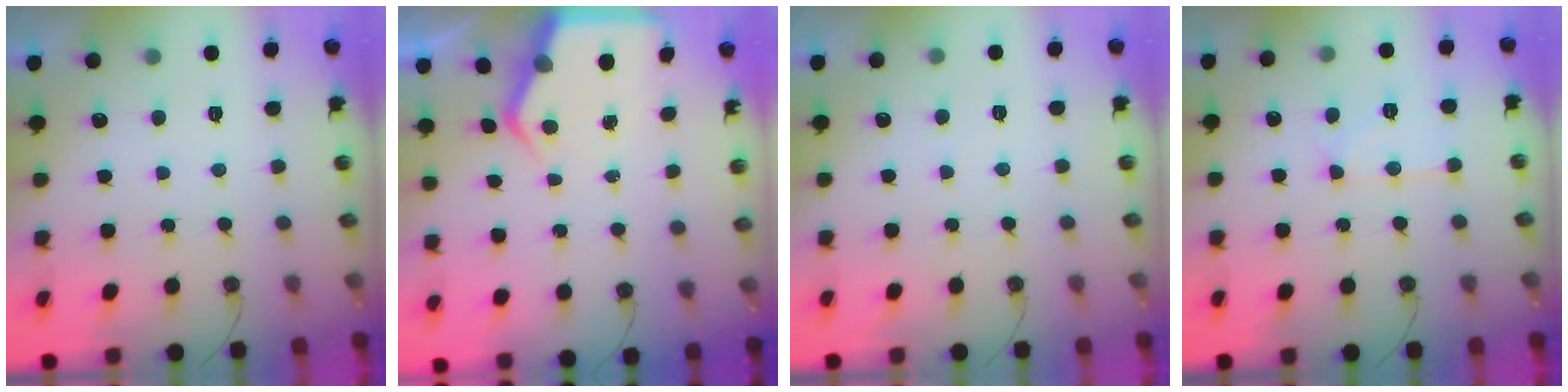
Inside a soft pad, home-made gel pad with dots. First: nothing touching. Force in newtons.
{"total": 5.5, "press": 5.4, "slide": 0.4}
{"total": 3.9, "press": 3.9, "slide": 0.6}
{"total": 10.5, "press": 10.4, "slide": 1.0}